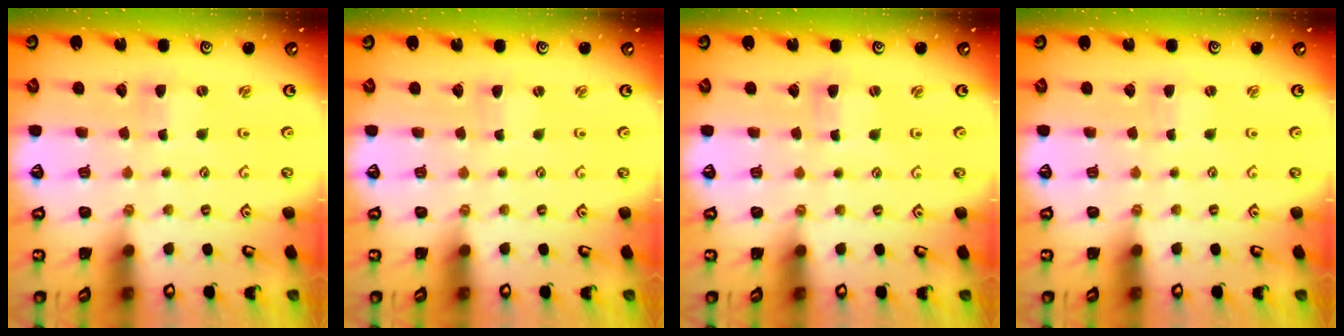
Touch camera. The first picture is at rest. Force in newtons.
{"total": 0.6, "press": 0.6, "slide": 0.1}
{"total": 1.0, "press": 1.0, "slide": 0.2}
{"total": 0.0}